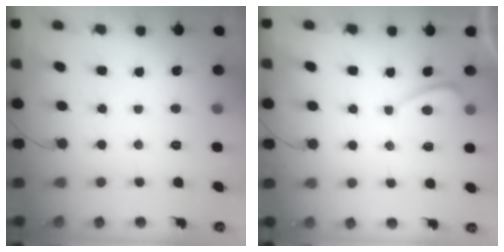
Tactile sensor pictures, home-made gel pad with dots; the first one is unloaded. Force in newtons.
{"total": 2.1, "press": 2.0, "slide": 0.7}